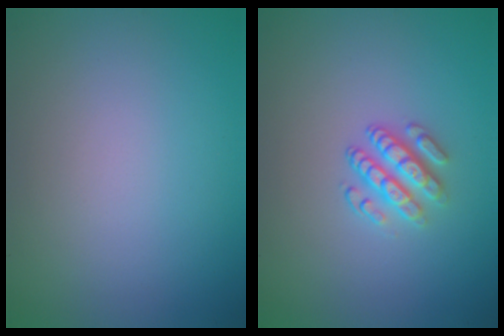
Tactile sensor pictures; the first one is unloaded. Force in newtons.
{"total": 3.0, "press": 2.4, "slide": 1.6}